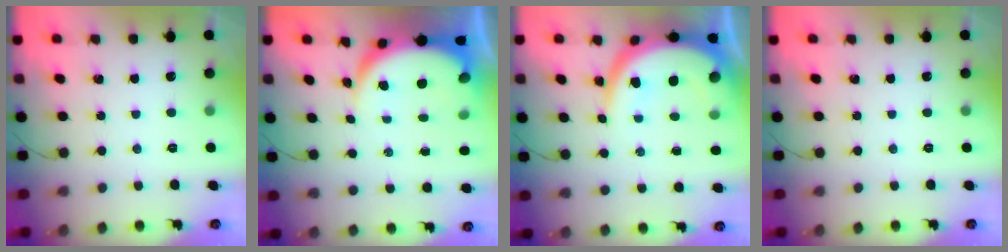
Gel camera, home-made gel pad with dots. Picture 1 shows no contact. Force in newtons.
{"total": 7.8, "press": 7.6, "slide": 1.5}
{"total": 13.4, "press": 13.3, "slide": 1.5}
{"total": 0.0}